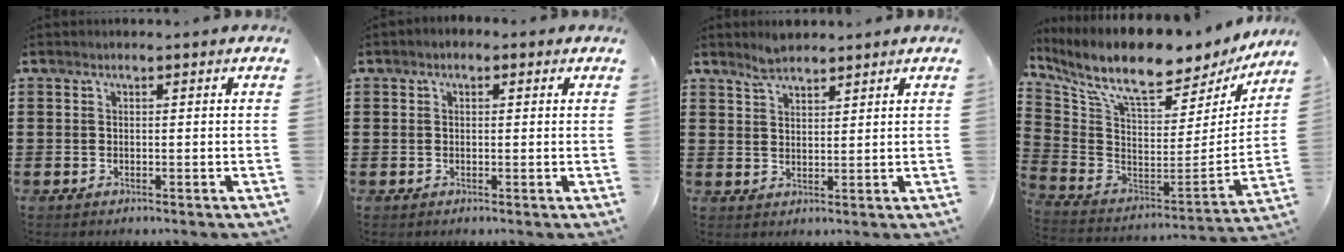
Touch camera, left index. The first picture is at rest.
{"total": 1.1, "force": [0.2, 0.9, 0.7], "torque": [-0.015, 0.009, 0.002]}
{"total": 3.4, "force": [3.2, 0.8, 0.9], "torque": [-0.025, -0.001, 0.060]}
{"total": 11.2, "force": [8.5, 2.8, 6.8], "torque": [-0.150, -0.066, 0.143]}